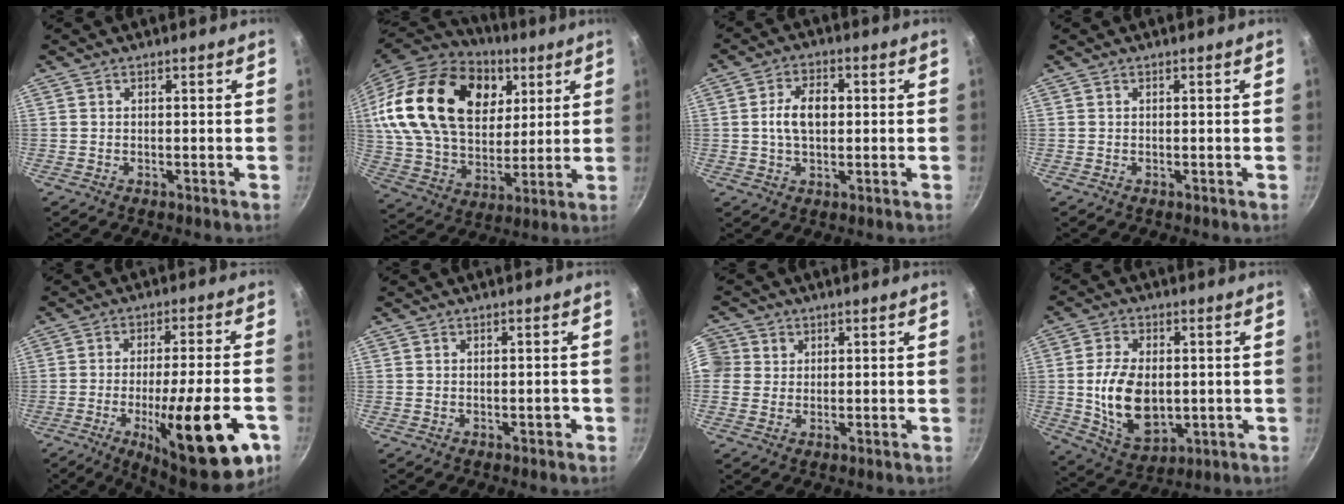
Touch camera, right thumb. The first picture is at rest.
{"total": 31.9, "force": [11.3, 20.9, 21.2], "torque": [-0.378, -0.009, 0.199]}
{"total": 7.5, "force": [0.6, 4.6, 5.9], "torque": [-0.089, 0.013, 0.005]}
{"total": 0.0}
{"total": 21.2, "force": [-8.3, 4.9, 18.9], "torque": [-0.250, 0.017, -0.114]}
{"total": 1.1, "force": [-0.5, 0.6, 0.8], "torque": [-0.005, 0.006, -0.007]}
{"total": 6.8, "force": [1.8, 6.3, 1.8], "torque": [-0.018, 0.008, 0.025]}
{"total": 13.6, "force": [-0.1, 8.8, 10.4], "torque": [-0.175, -0.008, 0.013]}